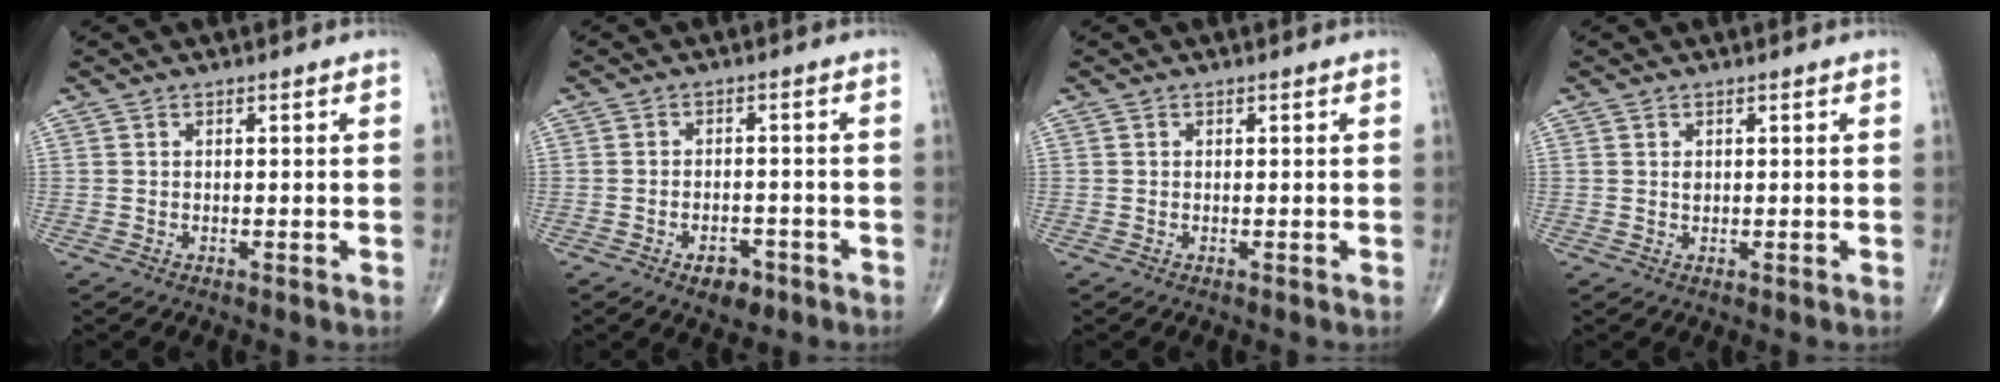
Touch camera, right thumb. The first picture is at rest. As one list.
[{"total": 4.6, "force": [-2.7, 2.6, 2.7], "torque": [-0.025, 0.014, -0.038]}, {"total": 0.0}, {"total": 1.0, "force": [0.3, 0.7, 0.6], "torque": [-0.007, -0.001, 0.007]}]